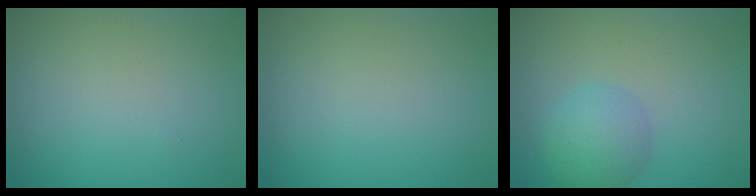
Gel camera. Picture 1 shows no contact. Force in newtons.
{"total": 0.0}
{"total": 3.5, "press": 3.5, "slide": 0.1}